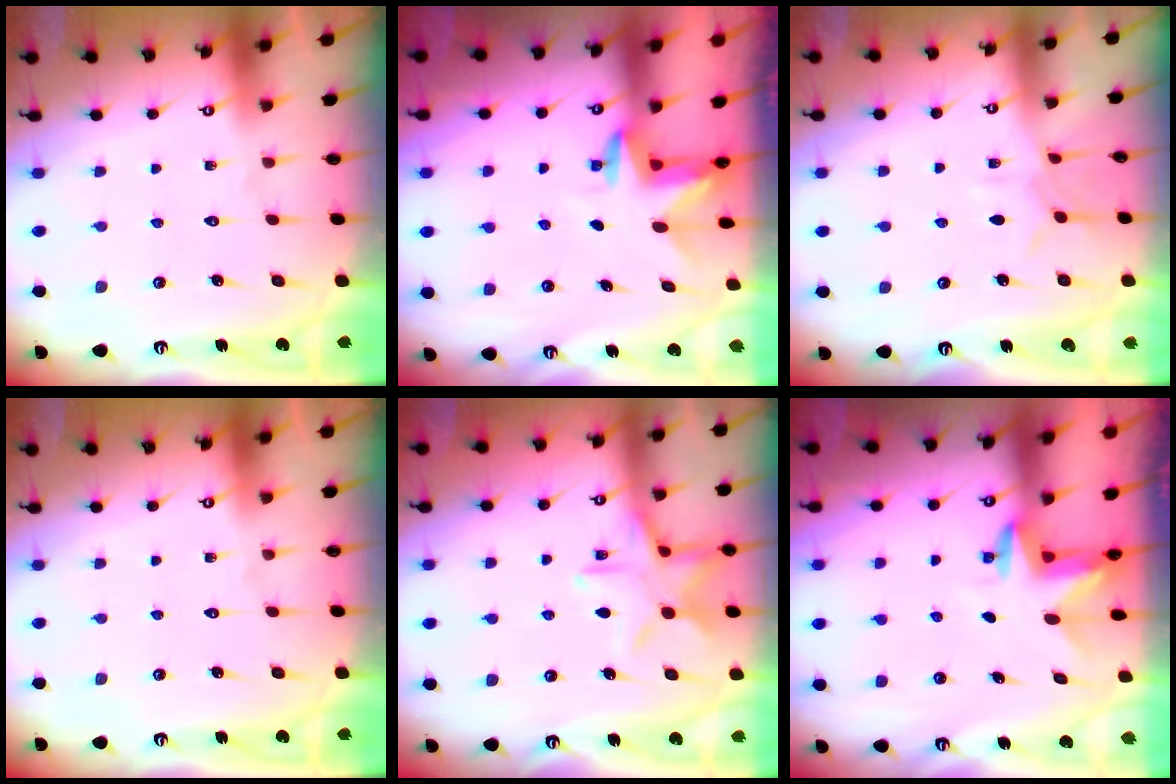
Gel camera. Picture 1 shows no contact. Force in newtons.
{"total": 3.4, "press": 3.3, "slide": 0.3}
{"total": 5.3, "press": 5.3, "slide": 0.6}
{"total": 0.0}
{"total": 12.8, "press": 12.8, "slide": 1.0}
{"total": 3.4, "press": 3.3, "slide": 0.3}